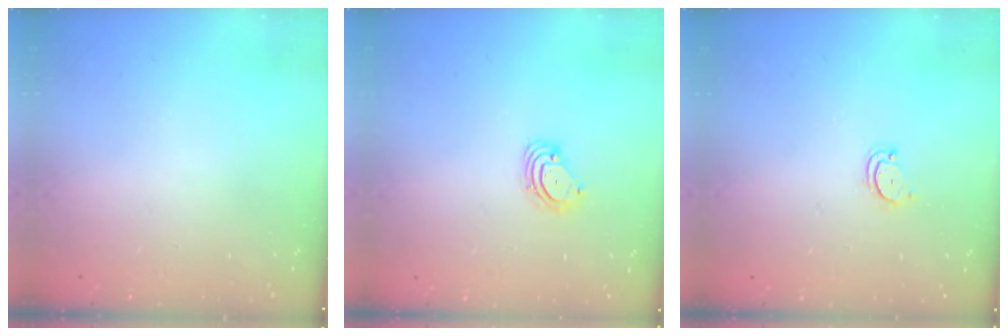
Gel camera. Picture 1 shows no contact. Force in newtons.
{"total": 3.4, "press": 3.4, "slide": 0.3}
{"total": 3.0, "press": 3.0, "slide": 0.2}